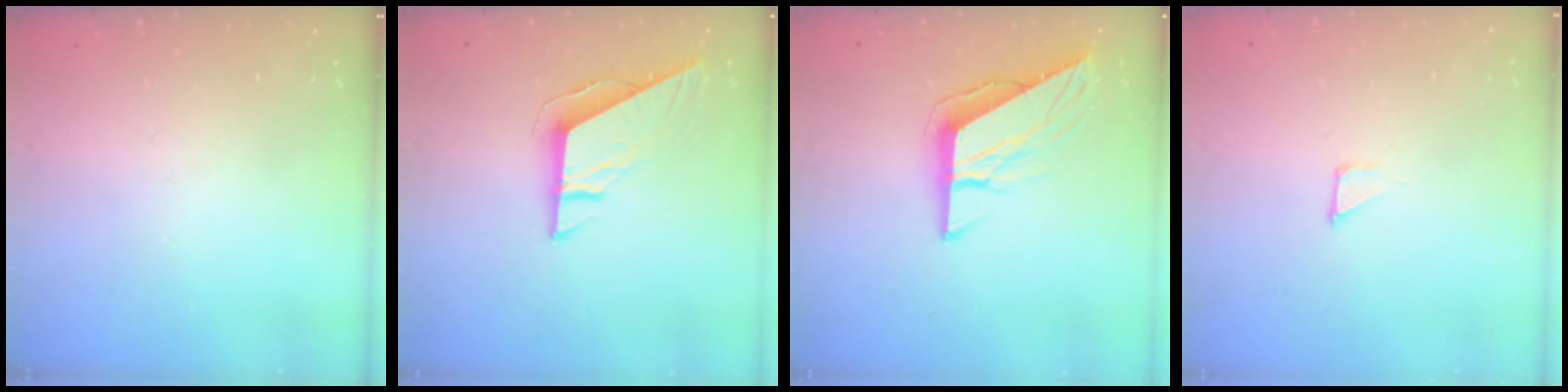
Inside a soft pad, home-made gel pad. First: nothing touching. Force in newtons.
{"total": 9.0, "press": 9.0, "slide": 0.4}
{"total": 9.4, "press": 9.4, "slide": 1.0}
{"total": 1.2, "press": 1.2, "slide": 0.0}